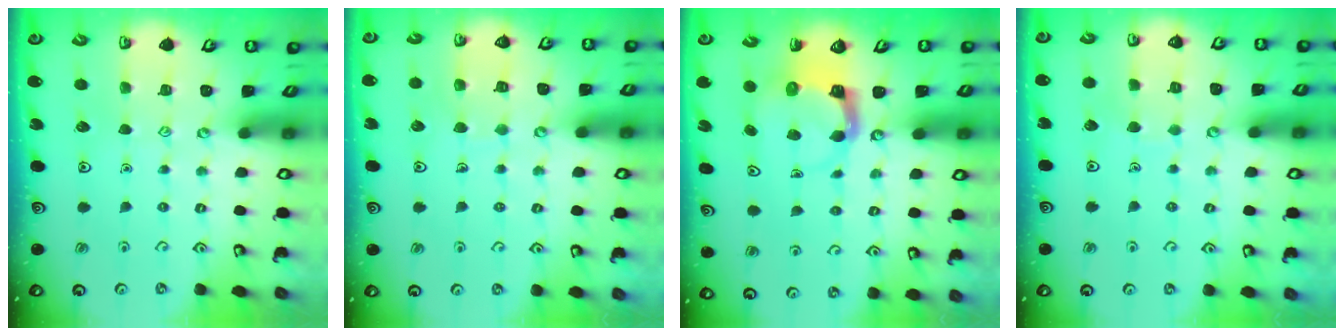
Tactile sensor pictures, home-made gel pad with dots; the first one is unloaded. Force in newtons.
{"total": 4.9, "press": 4.9, "slide": 0.3}
{"total": 4.0, "press": 4.0, "slide": 0.3}
{"total": 2.3, "press": 2.3, "slide": 0.1}